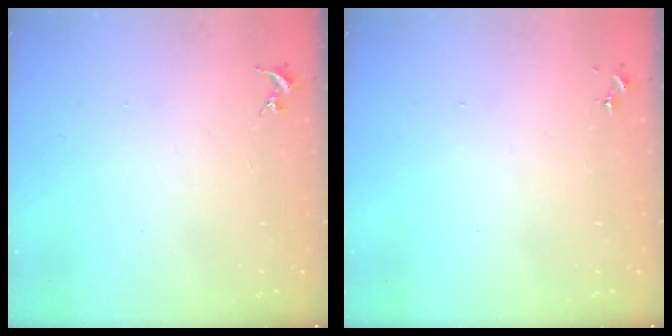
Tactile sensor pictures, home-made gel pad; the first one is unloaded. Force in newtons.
{"total": 0.0}